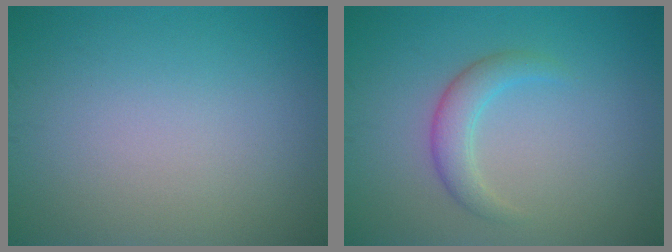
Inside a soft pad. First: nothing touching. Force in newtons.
{"total": 2.7, "press": 2.7, "slide": 0.1}